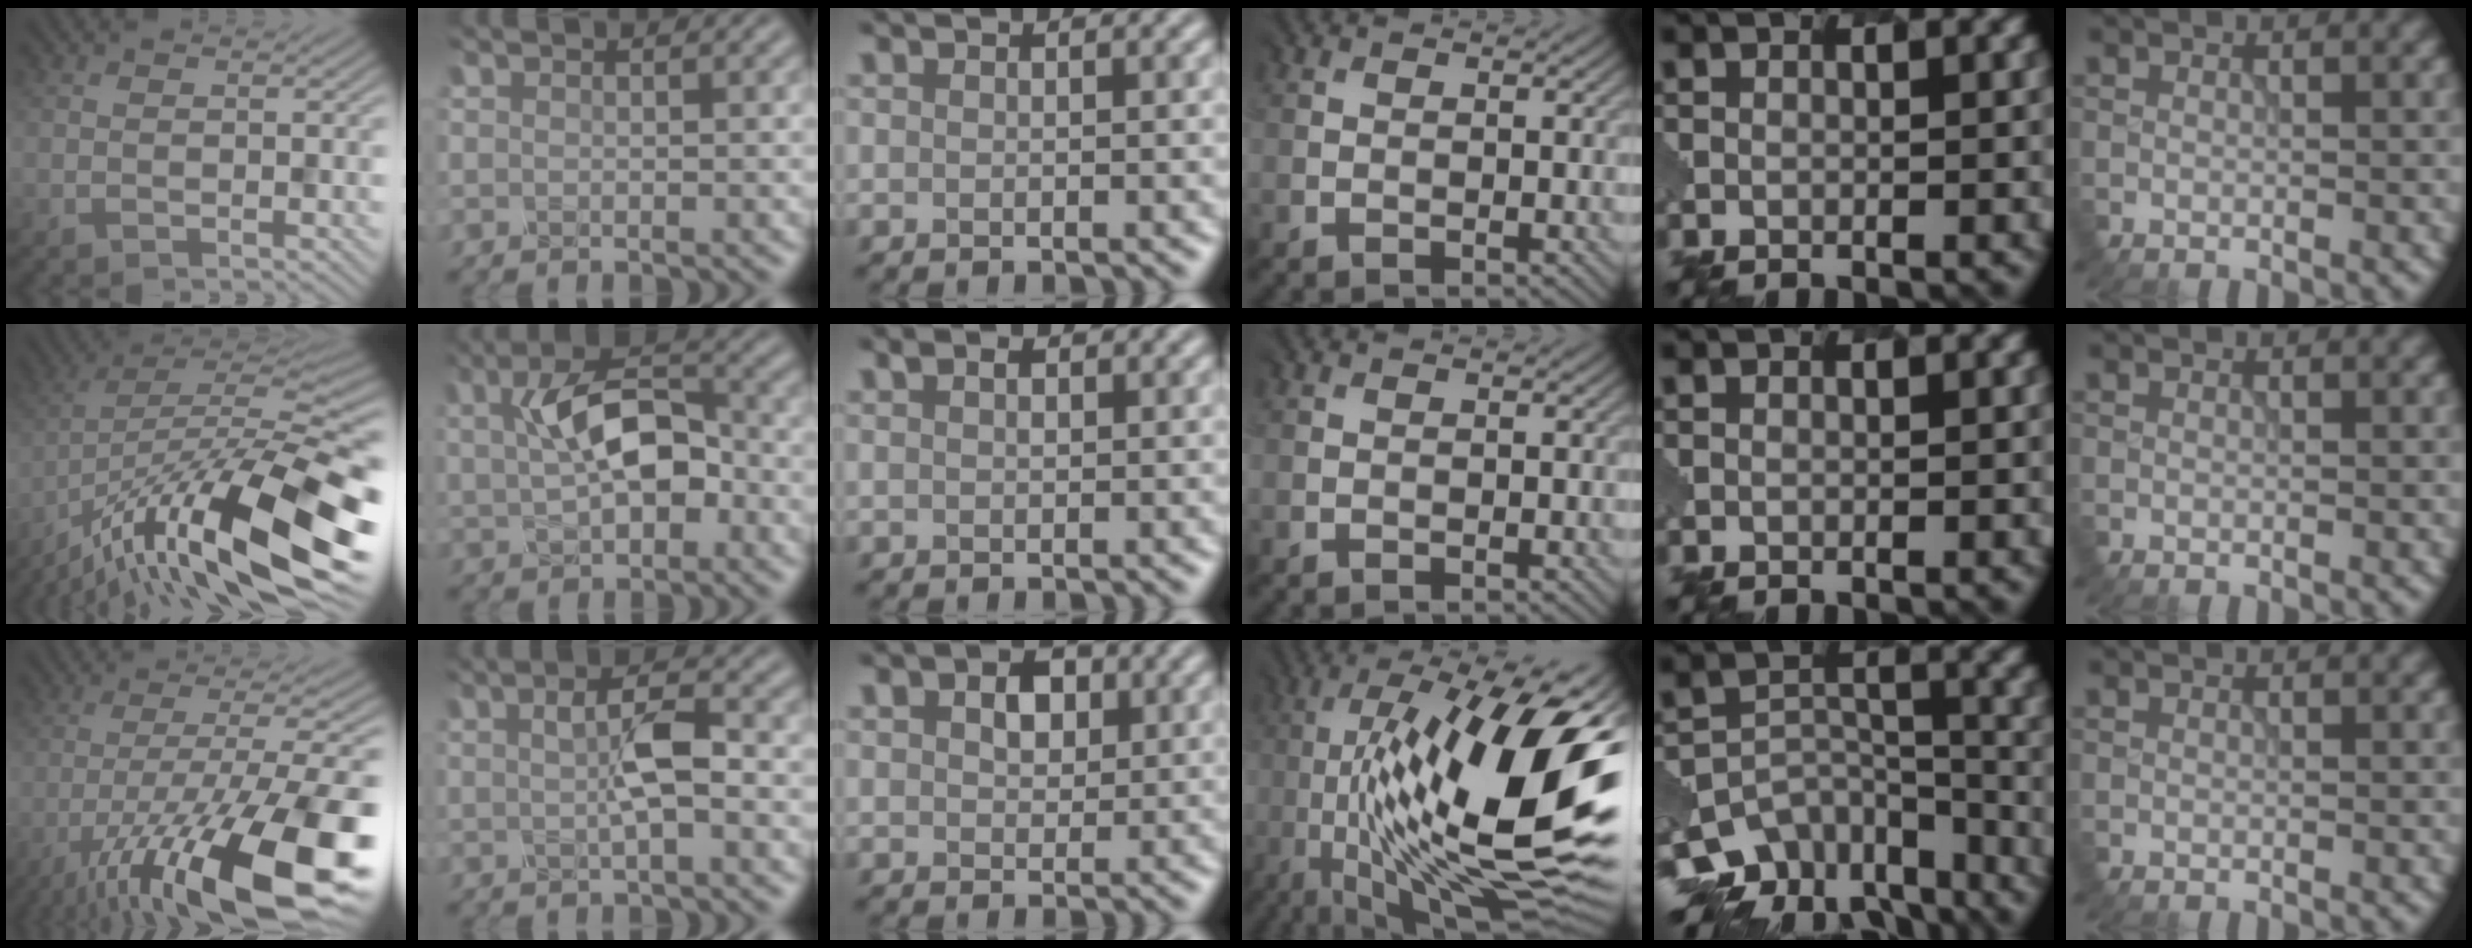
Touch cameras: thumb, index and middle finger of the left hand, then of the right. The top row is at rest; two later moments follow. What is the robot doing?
{"motion": "disassemble", "object": "battery cover"}